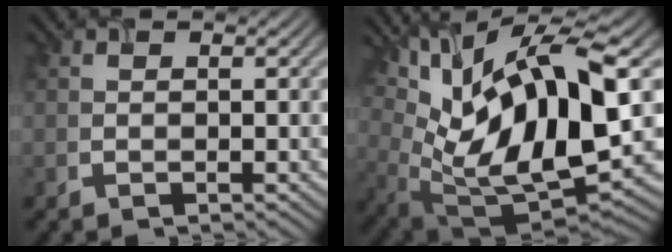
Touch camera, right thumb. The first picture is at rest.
{"total": 17.6, "force": [6.4, 7.2, 14.7], "torque": [-0.287, 0.012, 0.117]}